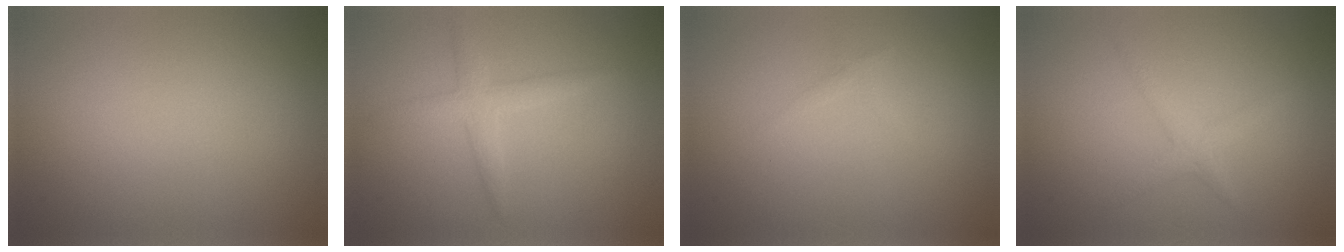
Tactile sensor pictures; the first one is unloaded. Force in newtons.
{"total": 2.3, "press": 2.3, "slide": 0.1}
{"total": 0.6, "press": 0.6, "slide": 0.1}
{"total": 1.0, "press": 1.0, "slide": 0.1}